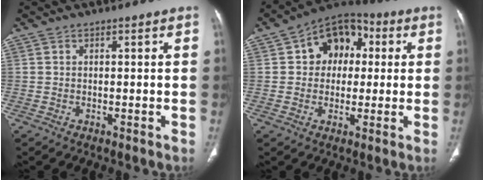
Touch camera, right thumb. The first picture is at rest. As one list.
[{"total": 11.8, "force": [2.2, 9.1, 7.2], "torque": [-0.062, 0.019, 0.023]}]